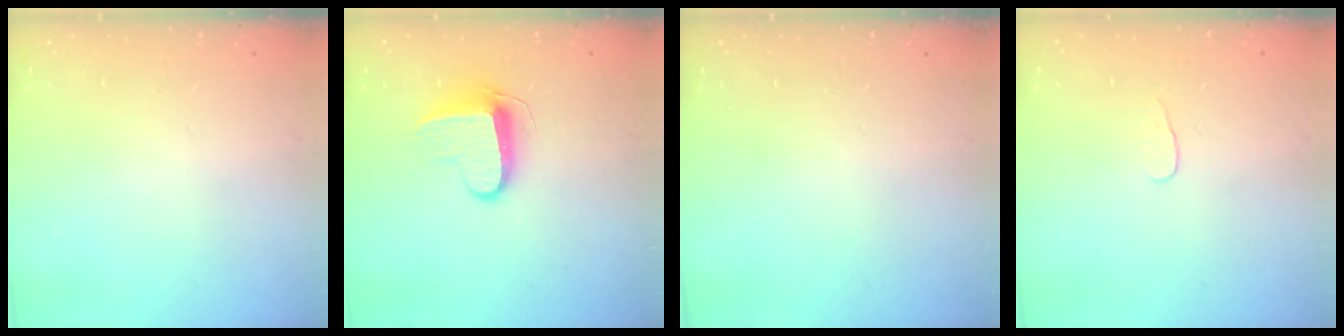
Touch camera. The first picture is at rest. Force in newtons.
{"total": 9.0, "press": 9.0, "slide": 0.5}
{"total": 0.0}
{"total": 3.8, "press": 3.8, "slide": 0.3}